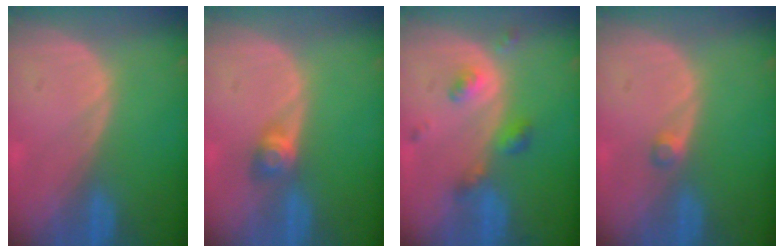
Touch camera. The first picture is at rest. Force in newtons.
{"total": 3.0, "press": 2.6, "slide": 1.5}
{"total": 5.1, "press": 4.5, "slide": 2.5}
{"total": 1.5, "press": 1.2, "slide": 0.8}